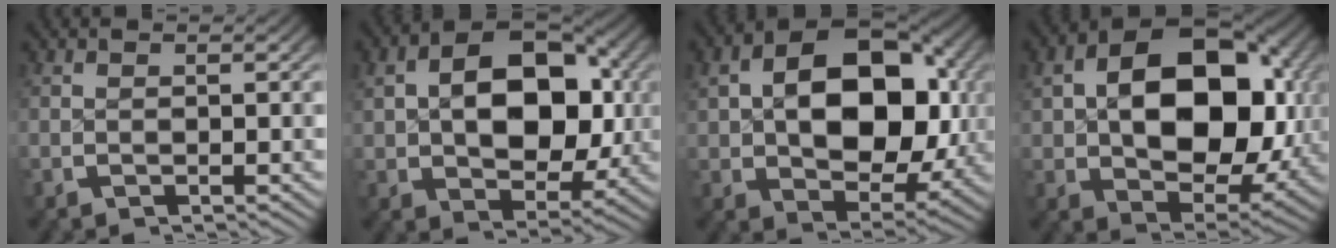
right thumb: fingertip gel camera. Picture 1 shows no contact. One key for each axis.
{"total": 12.1, "fx": 1.4, "fy": 8.0, "fz": 8.9, "tx": -0.161, "ty": -0.017, "tz": 0.034}
{"total": 14.5, "fx": 1.7, "fy": 9.5, "fz": 10.8, "tx": -0.192, "ty": -0.019, "tz": 0.041}
{"total": 16.2, "fx": 1.7, "fy": 10.5, "fz": 12.2, "tx": -0.213, "ty": -0.025, "tz": 0.044}